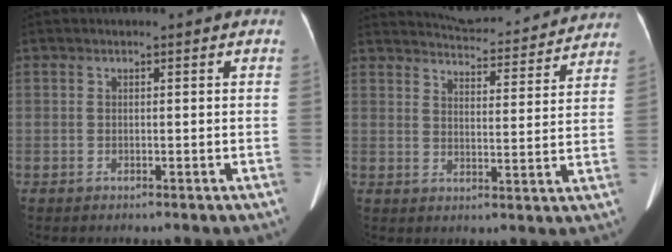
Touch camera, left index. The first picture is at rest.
{"total": 18.4, "force": [17.7, 2.7, 4.4], "torque": [-0.055, -0.011, 0.220]}